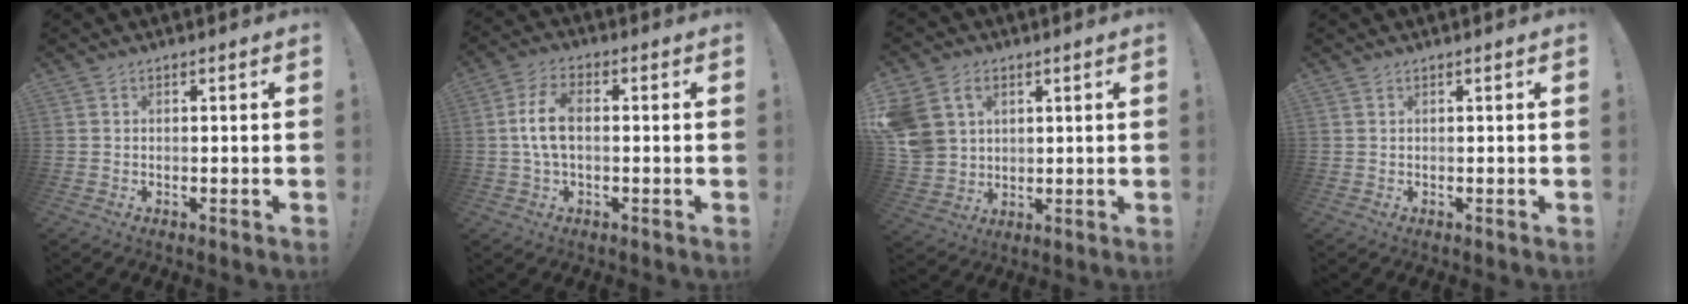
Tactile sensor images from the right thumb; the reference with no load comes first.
{"total": 8.4, "force": [0.4, 4.5, 7.1], "torque": [-0.139, 0.004, 0.010]}
{"total": 11.7, "force": [4.8, 9.2, 5.3], "torque": [-0.113, -0.021, 0.101]}
{"total": 0.0}